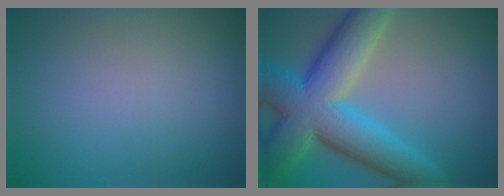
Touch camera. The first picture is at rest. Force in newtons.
{"total": 11.9, "press": 11.8, "slide": 0.7}